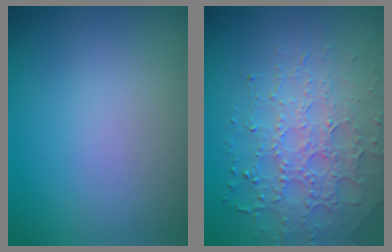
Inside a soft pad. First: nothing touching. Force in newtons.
{"total": 5.5, "press": 4.5, "slide": 3.3}